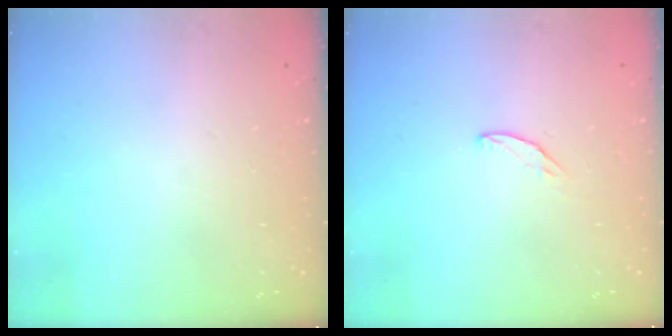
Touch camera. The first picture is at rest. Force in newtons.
{"total": 3.7, "press": 3.6, "slide": 0.3}